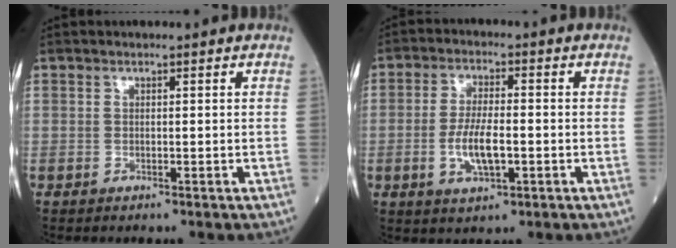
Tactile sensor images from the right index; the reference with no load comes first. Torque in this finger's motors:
{"motor_torque": [0.10, -0.08, 0.06, 0.08]}